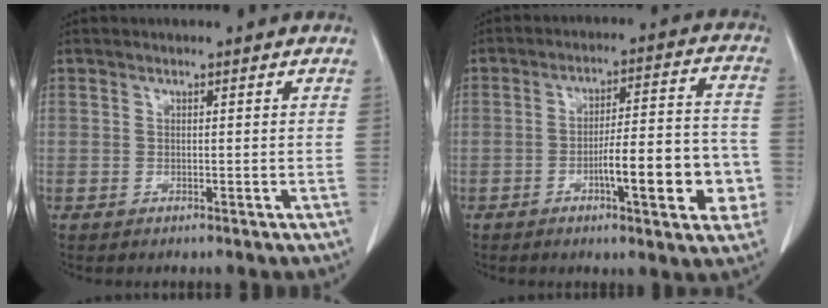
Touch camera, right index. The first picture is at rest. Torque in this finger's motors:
{"motor_torque": [1.65, -0.49, 0.83, 0.16]}